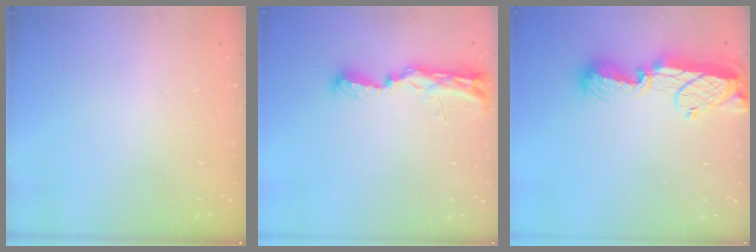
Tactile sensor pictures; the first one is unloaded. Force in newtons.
{"total": 11.2, "press": 9.8, "slide": 5.4}
{"total": 12.4, "press": 12.4, "slide": 1.0}